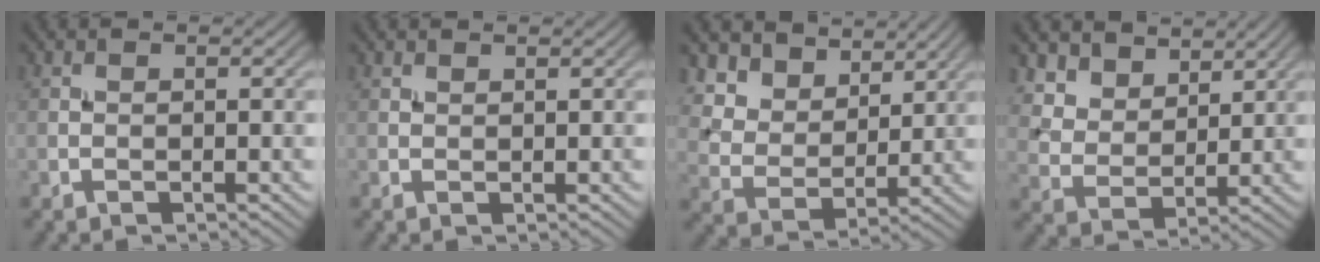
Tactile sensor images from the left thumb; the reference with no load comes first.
{"total": 0.6, "force": [0.5, 0.1, 0.1], "torque": [-0.001, 0.000, 0.012]}
{"total": 8.6, "force": [6.3, 4.9, 3.4], "torque": [-0.091, -0.018, 0.134]}
{"total": 6.7, "force": [5.1, 3.6, 2.4], "torque": [-0.071, -0.022, 0.119]}